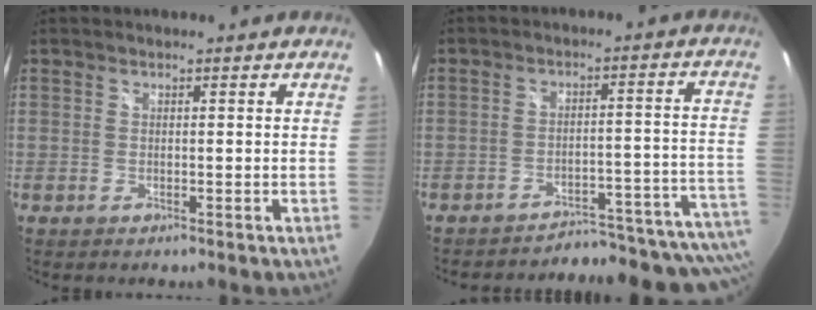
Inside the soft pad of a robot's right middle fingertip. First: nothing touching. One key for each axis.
{"total": 22.1, "fx": -21.4, "fy": 2.6, "fz": 5.0, "tx": -0.028, "ty": 0.009, "tz": -0.275}